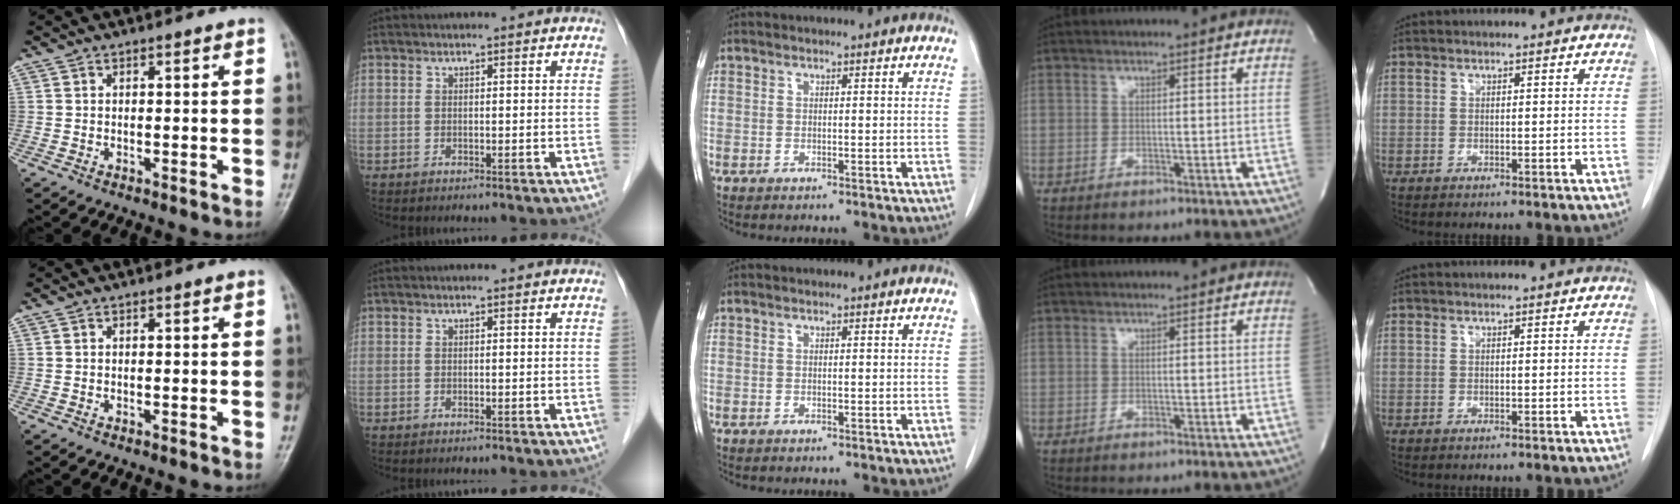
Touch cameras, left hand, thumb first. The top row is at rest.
{}